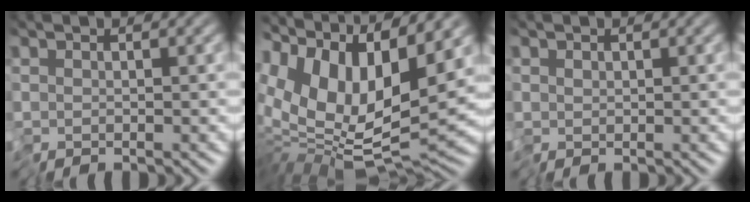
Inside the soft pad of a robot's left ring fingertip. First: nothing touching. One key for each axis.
{"total": 13.0, "fx": 4.4, "fy": 6.3, "fz": 10.5, "tx": -0.214, "ty": 0.020, "tz": 0.080}
{"total": 0.5, "fx": 0.0, "fy": 0.5, "fz": 0.3, "tx": -0.008, "ty": 0.000, "tz": -0.001}